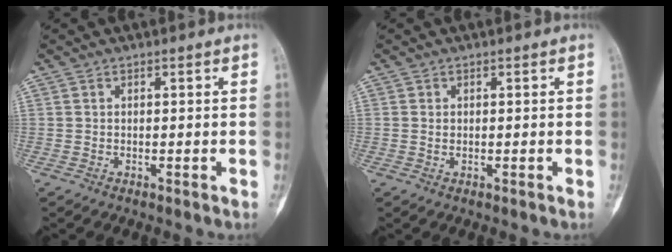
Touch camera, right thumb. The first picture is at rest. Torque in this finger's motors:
{"motor_torque": [-0.73, -0.26, 0.24, 0.04, -0.02]}